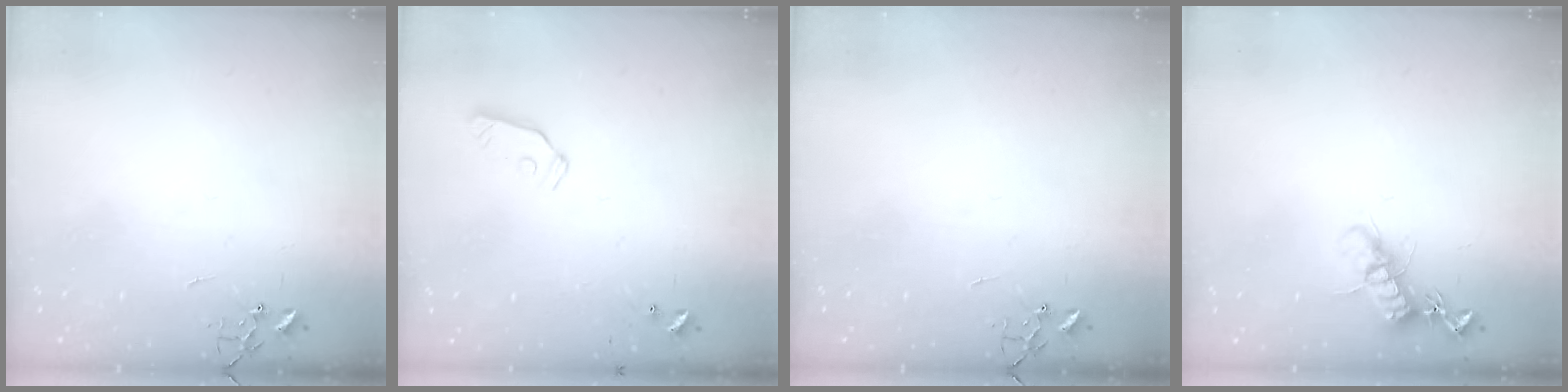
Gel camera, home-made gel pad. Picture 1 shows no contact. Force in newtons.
{"total": 5.5, "press": 5.5, "slide": 0.2}
{"total": 0.0}
{"total": 12.5, "press": 12.5, "slide": 0.4}